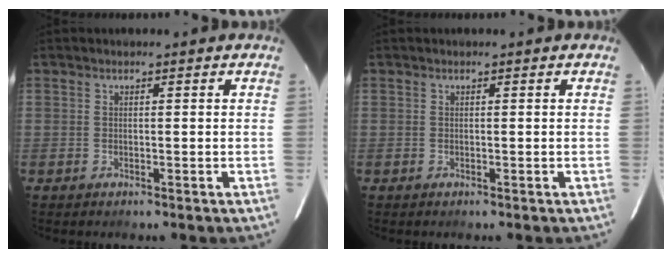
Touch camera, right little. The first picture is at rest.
{"total": 0.0}